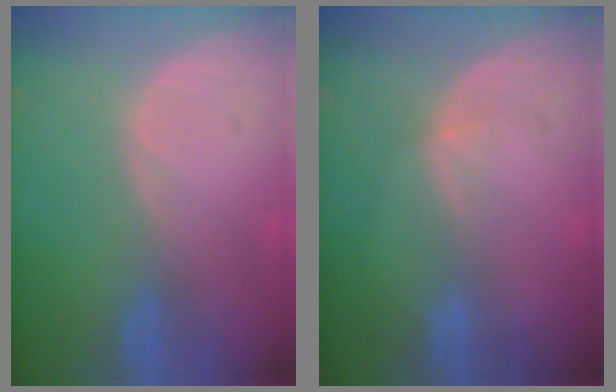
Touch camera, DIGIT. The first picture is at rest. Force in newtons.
{"total": 1.7, "press": 1.3, "slide": 1.1}